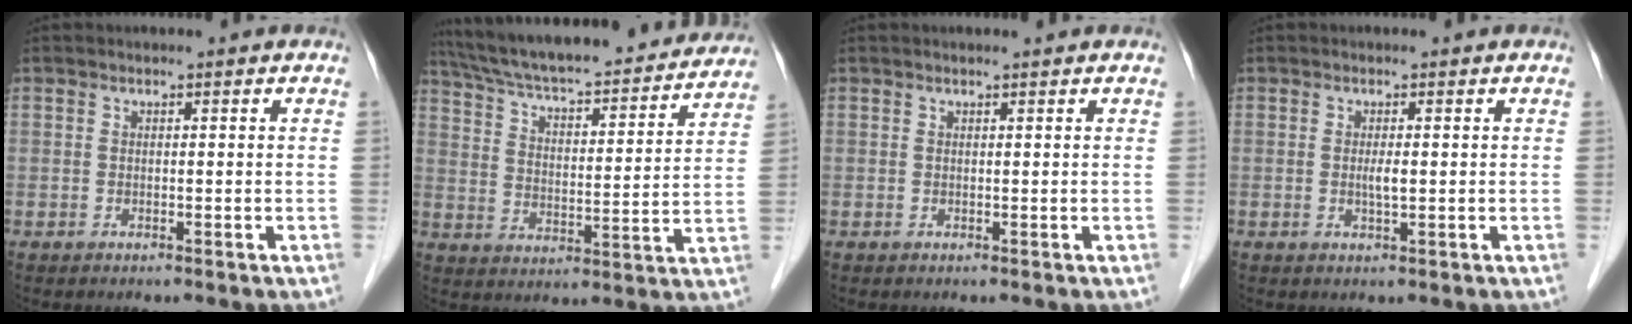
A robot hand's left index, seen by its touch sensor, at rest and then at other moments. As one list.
[{"total": 27.1, "force": [24.4, 4.3, 11.1], "torque": [-0.188, -0.008, 0.333]}, {"total": 1.2, "force": [1.1, -0.2, 0.6], "torque": [-0.009, 0.009, 0.020]}, {"total": 1.5, "force": [0.1, 0.1, 1.5], "torque": [-0.030, -0.002, 0.002]}]